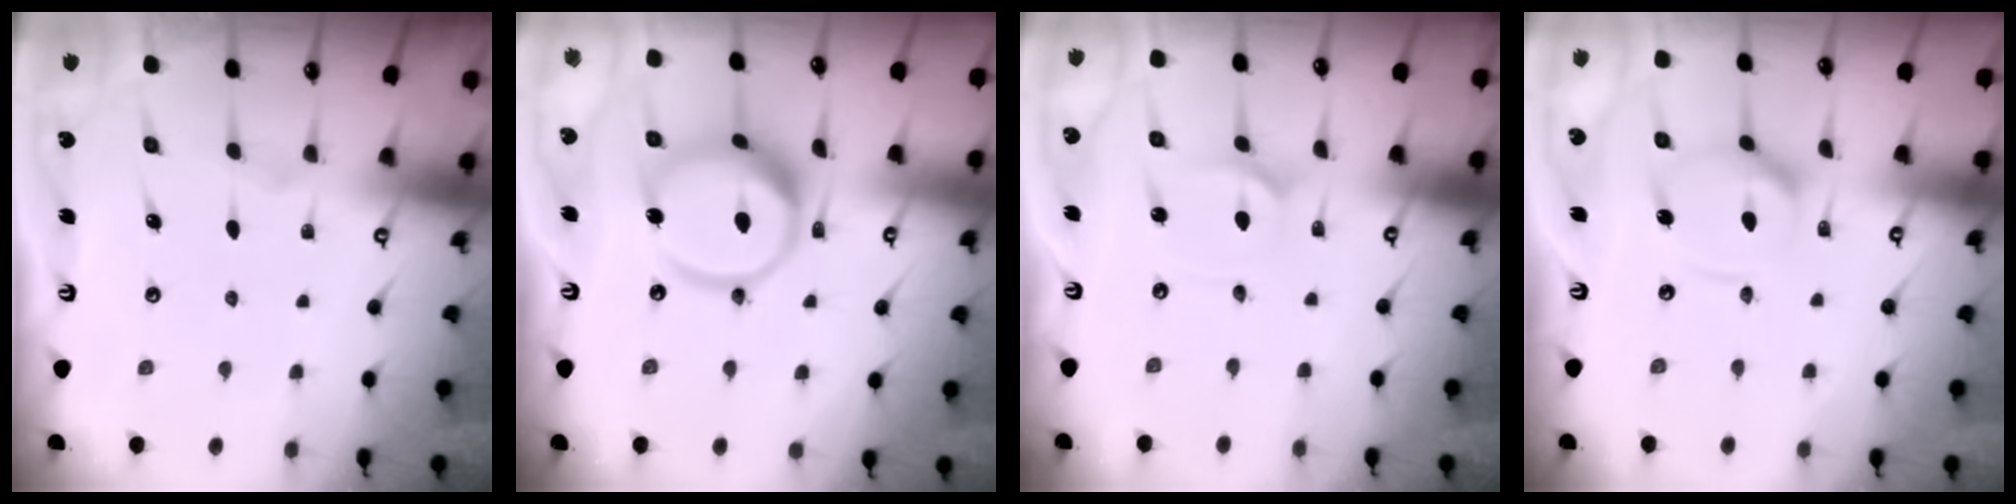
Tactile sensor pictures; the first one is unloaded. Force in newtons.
{"total": 14.7, "press": 14.6, "slide": 1.6}
{"total": 2.4, "press": 2.4, "slide": 0.3}
{"total": 12.0, "press": 11.9, "slide": 1.4}